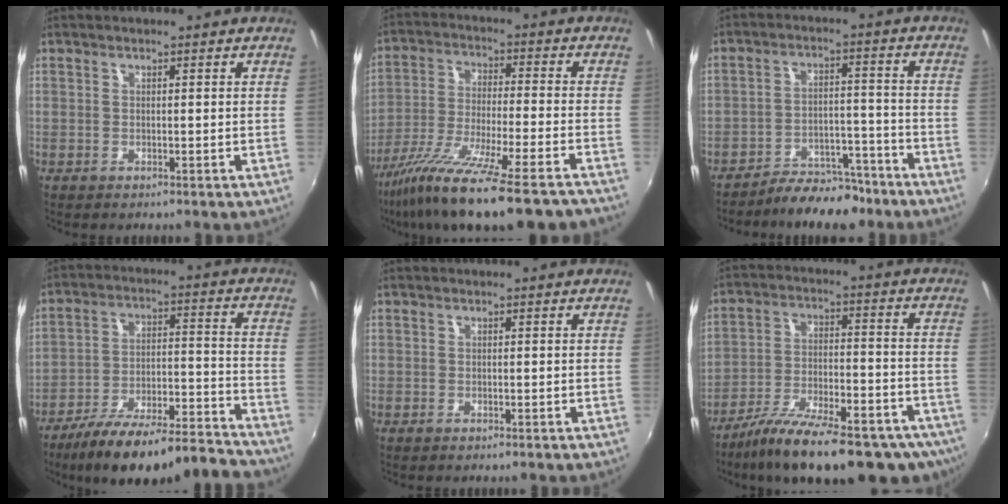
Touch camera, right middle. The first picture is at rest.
{"total": 20.1, "force": [-15.6, 1.5, 12.6], "torque": [-0.237, -0.071, -0.258]}
{"total": 8.6, "force": [-7.0, 3.7, 3.3], "torque": [-0.067, 0.022, -0.095]}
{"total": 22.9, "force": [-19.8, 5.0, 10.5], "torque": [-0.180, -0.020, -0.282]}
{"total": 0.0}
{"total": 23.7, "force": [-17.4, 6.8, 14.6], "torque": [-0.249, -0.054, -0.251]}